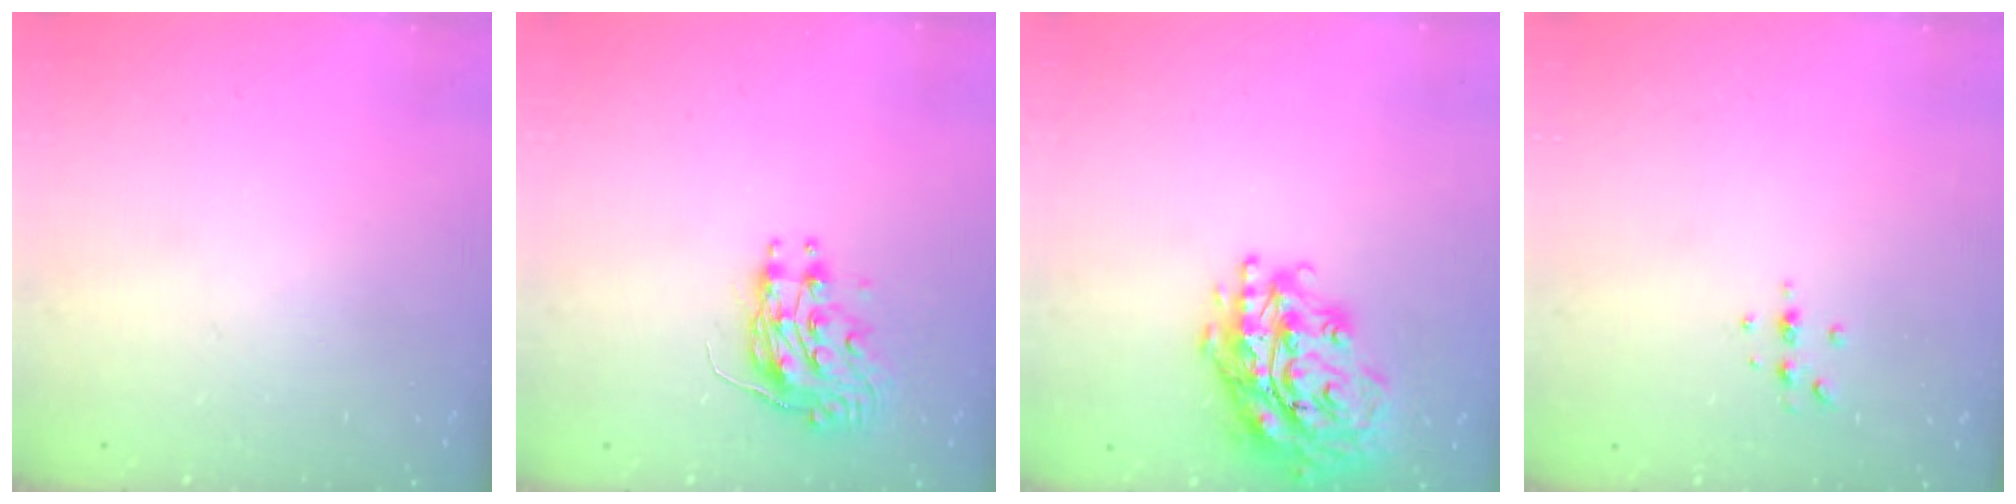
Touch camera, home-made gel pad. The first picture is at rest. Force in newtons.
{"total": 9.3, "press": 9.3, "slide": 0.1}
{"total": 21.0, "press": 20.9, "slide": 2.7}
{"total": 4.1, "press": 3.7, "slide": 1.7}